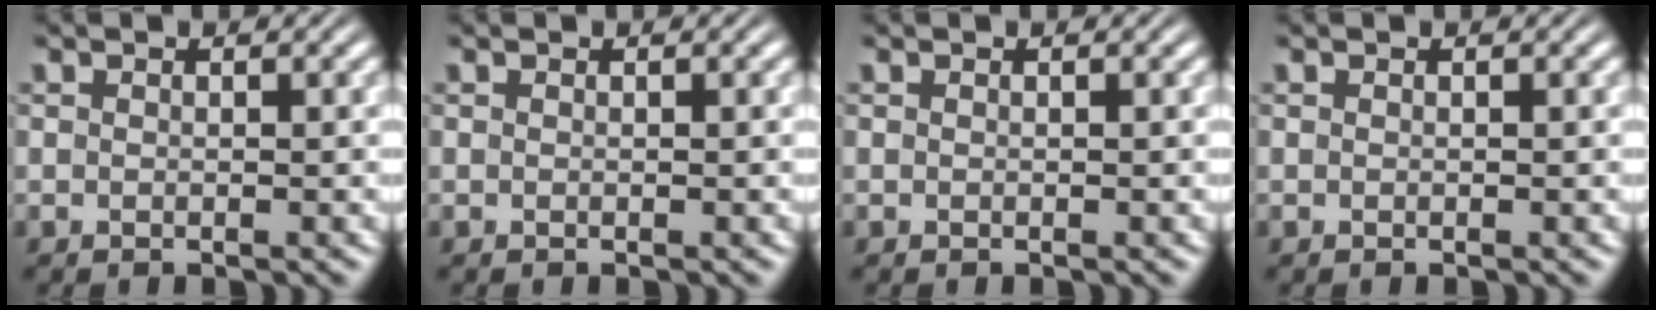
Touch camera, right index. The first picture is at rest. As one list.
[{"total": 0.0}, {"total": 0.0}, {"total": 0.0}]